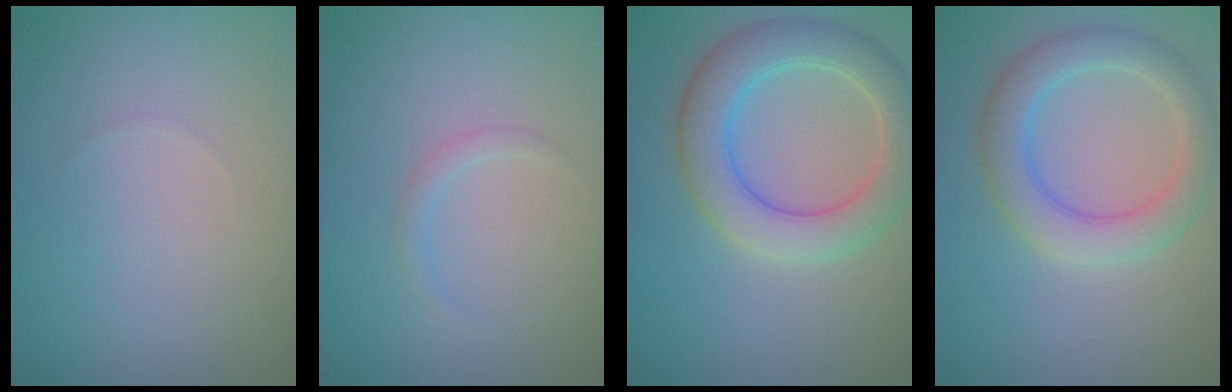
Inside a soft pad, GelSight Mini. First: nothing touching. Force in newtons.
{"total": 0.9, "press": 0.9, "slide": 0.1}
{"total": 6.0, "press": 6.0, "slide": 0.7}
{"total": 4.5, "press": 4.5, "slide": 0.2}